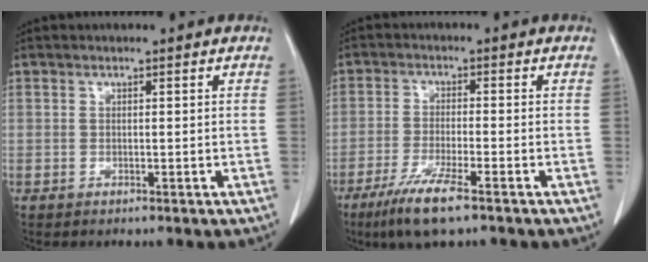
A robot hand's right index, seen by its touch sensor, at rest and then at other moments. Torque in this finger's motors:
{"motor_torque": [0.76, -0.79, 0.36, 0.12]}